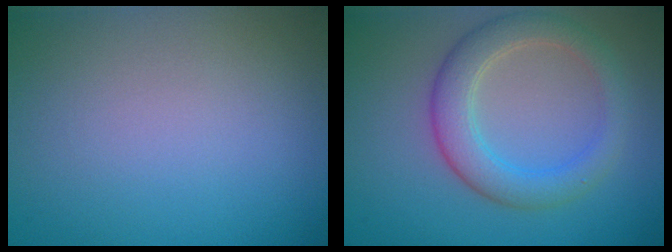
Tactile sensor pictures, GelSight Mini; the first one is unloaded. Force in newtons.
{"total": 4.4, "press": 4.4, "slide": 0.3}